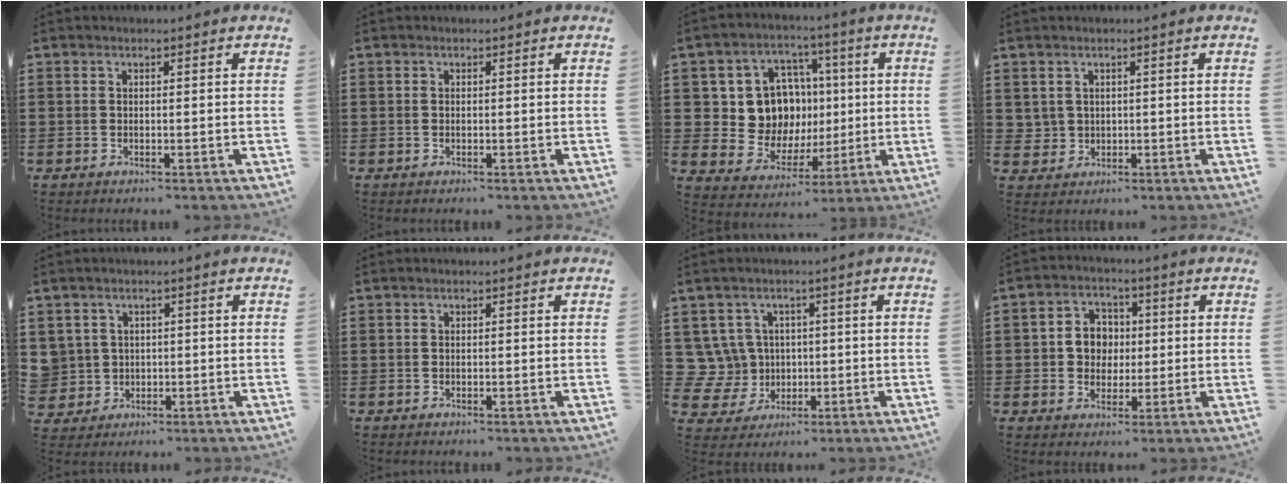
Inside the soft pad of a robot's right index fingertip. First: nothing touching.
{"total": 0.0}
{"total": 11.0, "force": [1.6, 9.9, 4.7], "torque": [-0.100, 0.003, 0.041]}
{"total": 1.8, "force": [0.7, 1.6, 0.3], "torque": [-0.015, 0.007, 0.014]}
{"total": 3.0, "force": [0.4, 3.0, 0.1], "torque": [-0.019, 0.009, 0.007]}
{"total": 0.0}
{"total": 6.8, "force": [0.9, 6.6, 1.7], "torque": [-0.094, 0.001, 0.017]}
{"total": 5.0, "force": [0.0, 4.6, 1.8], "torque": [-0.044, 0.012, -0.005]}